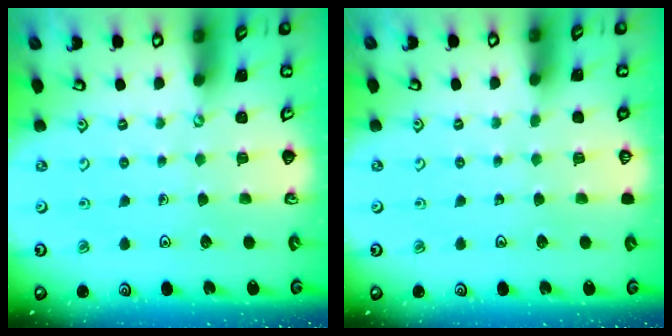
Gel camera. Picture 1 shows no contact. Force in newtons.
{"total": 0.0}